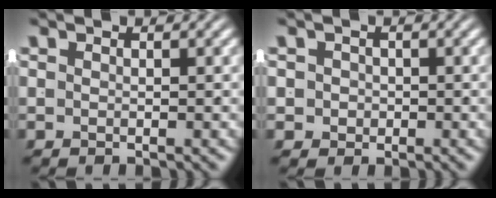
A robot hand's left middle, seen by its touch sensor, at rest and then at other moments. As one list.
[{"total": 2.9, "force": [-0.6, 2.7, 0.7], "torque": [-0.027, -0.012, -0.008]}]